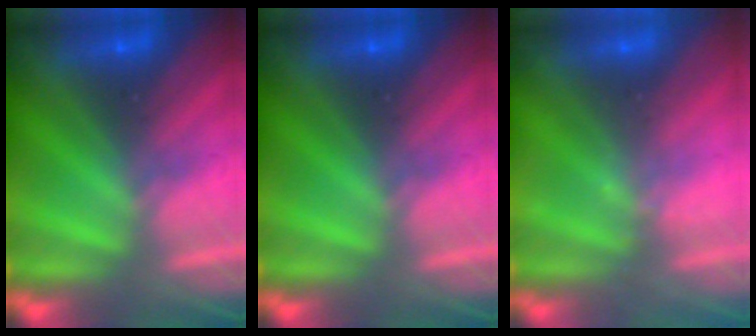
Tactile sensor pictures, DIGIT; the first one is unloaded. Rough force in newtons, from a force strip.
{"total": 0.0}
{"total": 2.1}